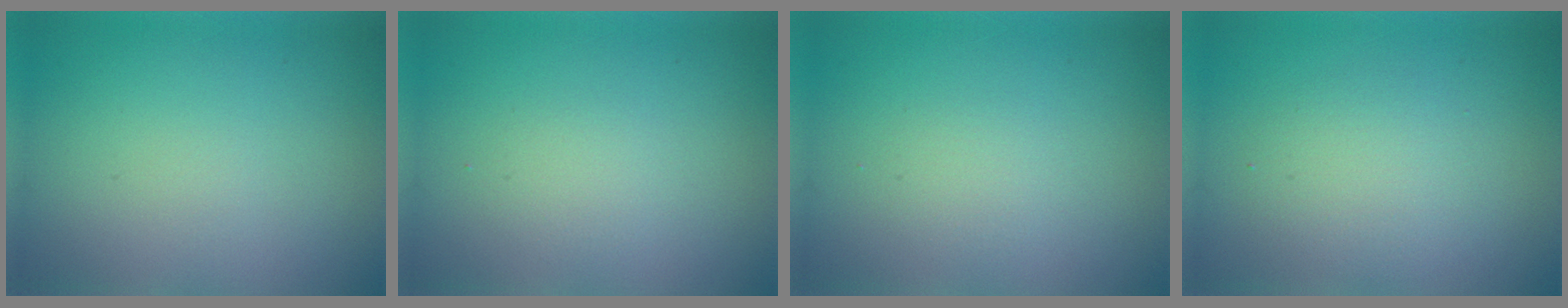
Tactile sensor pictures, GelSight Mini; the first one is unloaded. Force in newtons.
{"total": 1.4, "press": 1.4, "slide": 0.0}
{"total": 1.3, "press": 1.3, "slide": 0.1}
{"total": 2.8, "press": 2.8, "slide": 0.2}